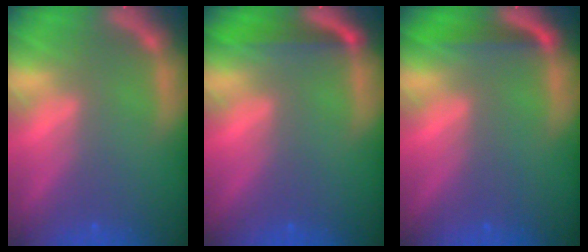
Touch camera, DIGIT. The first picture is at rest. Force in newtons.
{"total": 3.0}
{"total": 2.5}